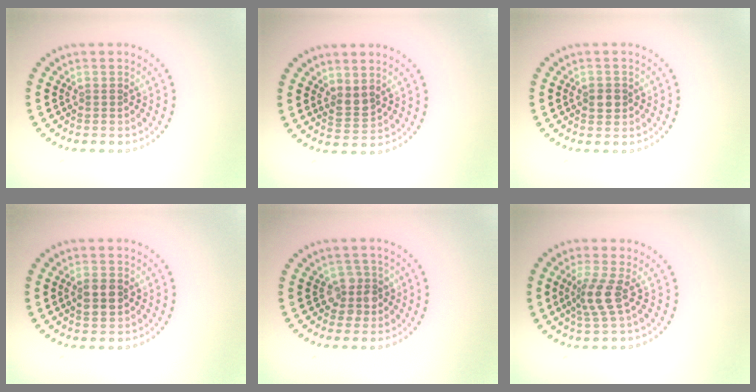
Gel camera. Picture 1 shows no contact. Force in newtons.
{"total": 1.7, "press": 1.4, "slide": 1.0}
{"total": 1.6, "press": 1.5, "slide": 0.3}
{"total": 2.5, "press": 2.4, "slide": 0.2}
{"total": 2.4, "press": 2.2, "slide": 1.1}
{"total": 2.9, "press": 2.2, "slide": 2.0}